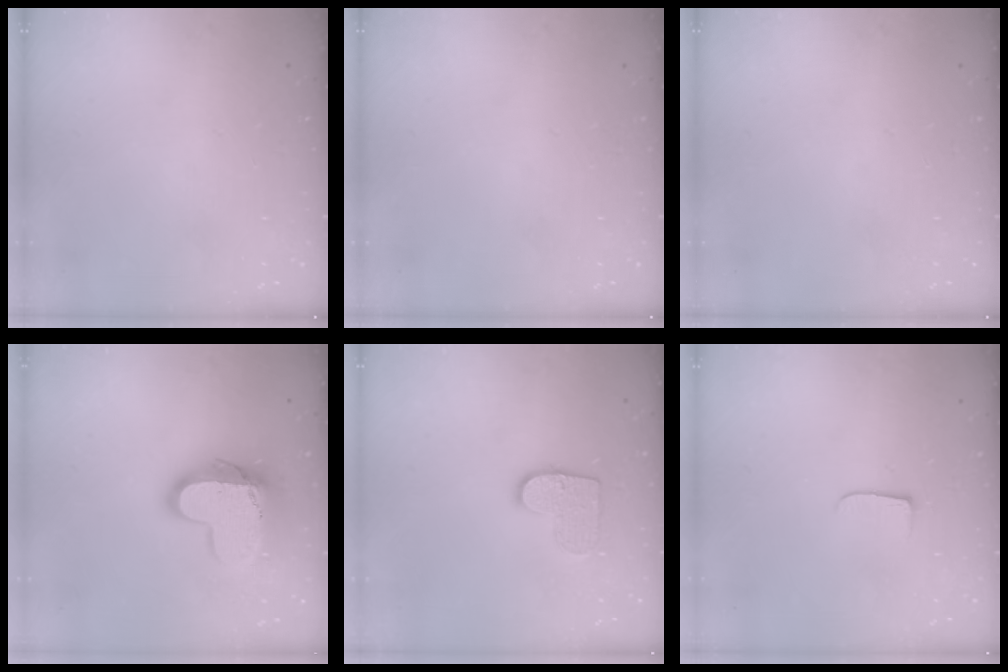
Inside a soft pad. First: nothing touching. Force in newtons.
{"total": 0.0}
{"total": 0.0}
{"total": 14.3, "press": 14.3, "slide": 1.2}
{"total": 10.0, "press": 10.0, "slide": 0.5}
{"total": 5.6, "press": 5.5, "slide": 0.7}